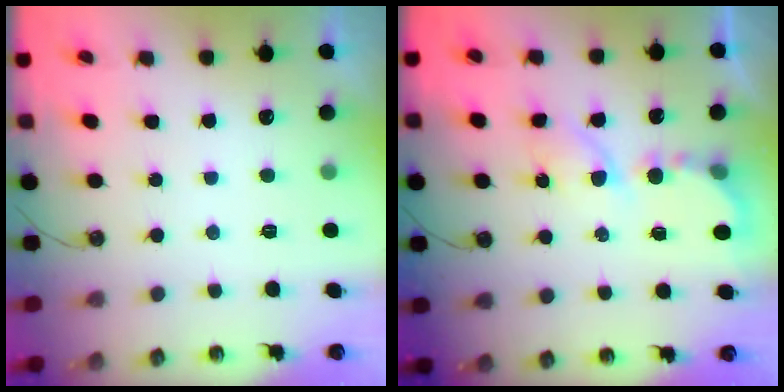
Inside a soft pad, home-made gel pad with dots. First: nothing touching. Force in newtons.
{"total": 6.3, "press": 6.3, "slide": 0.5}